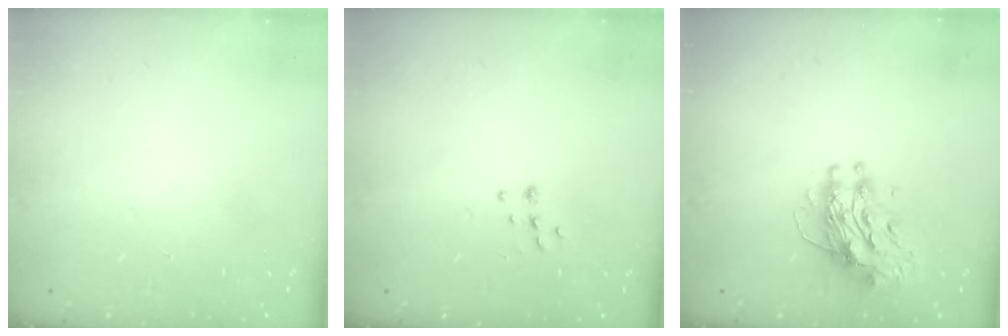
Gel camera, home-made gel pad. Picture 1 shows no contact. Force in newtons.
{"total": 7.0, "press": 6.9, "slide": 0.6}
{"total": 10.2, "press": 10.2, "slide": 0.8}